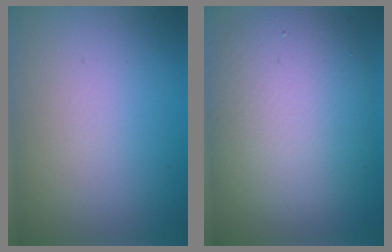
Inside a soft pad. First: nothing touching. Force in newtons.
{"total": 8.7, "press": 8.7, "slide": 0.6}